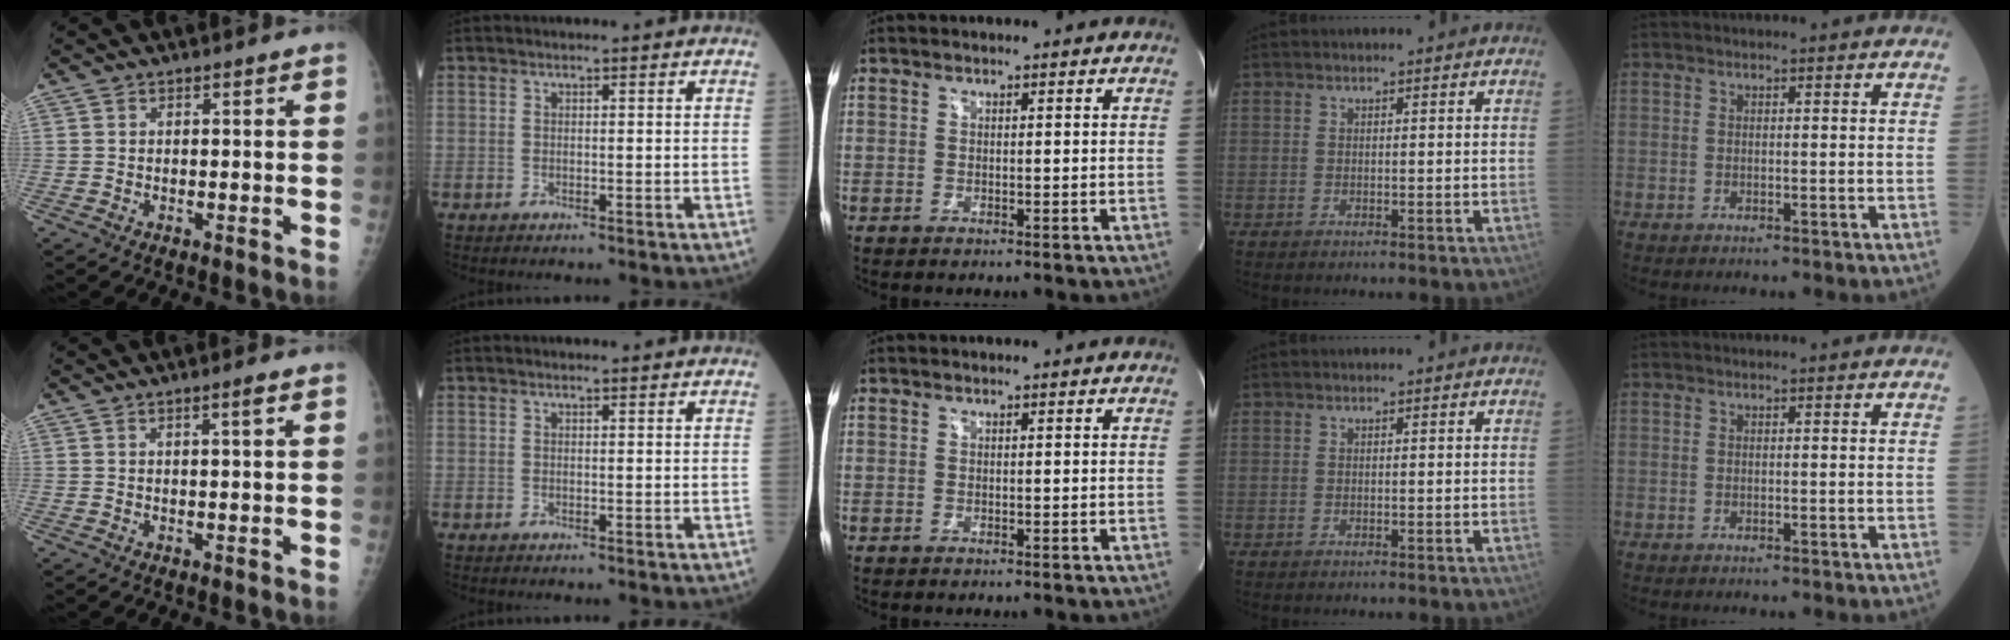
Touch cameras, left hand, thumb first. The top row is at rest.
{"thumb": {"total": 1.7, "force": [0.8, 0.0, 1.5], "torque": [-0.026, -0.002, 0.013]}, "index": {"total": 1.1, "force": [1.0, 0.2, 0.4], "torque": [-0.011, 0.009, 0.014]}}